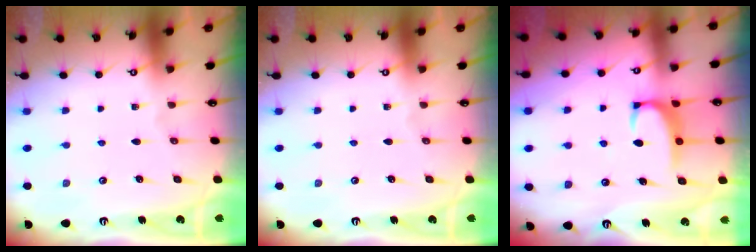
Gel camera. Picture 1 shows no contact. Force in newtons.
{"total": 0.0}
{"total": 2.3, "press": 2.3, "slide": 0.6}